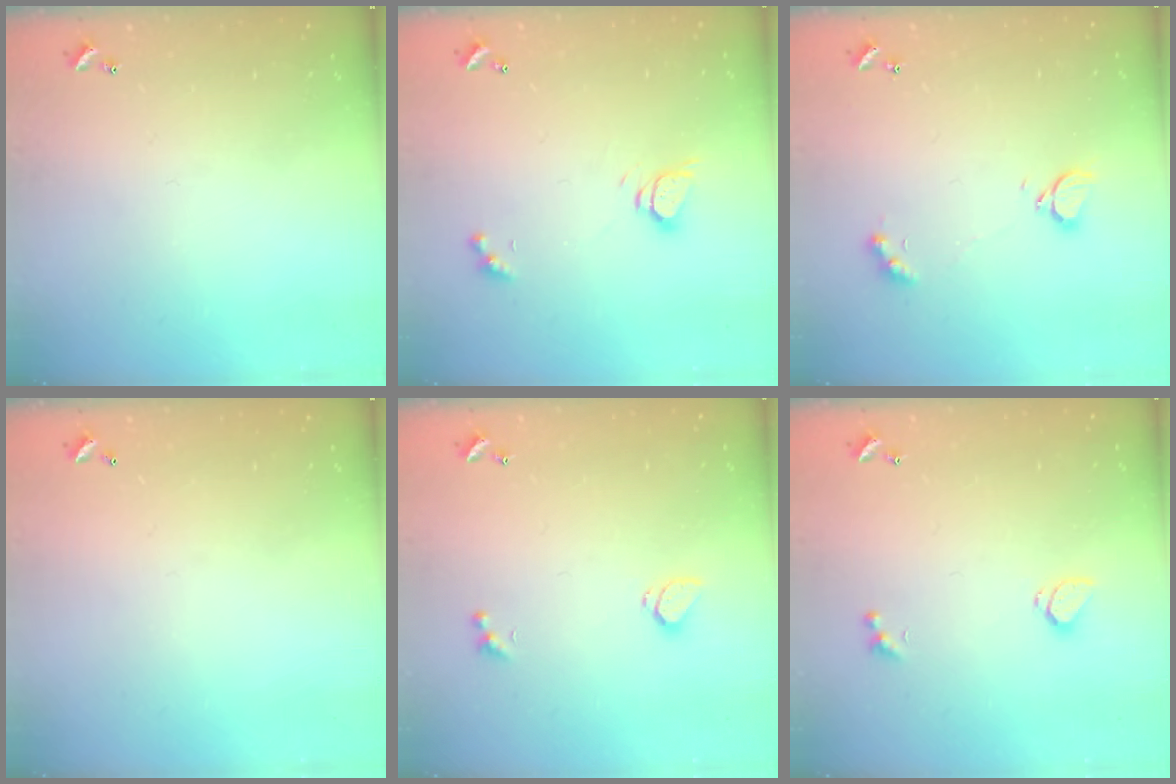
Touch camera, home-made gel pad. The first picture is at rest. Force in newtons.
{"total": 3.8, "press": 3.7, "slide": 0.5}
{"total": 2.5, "press": 2.4, "slide": 0.7}
{"total": 2.8, "press": 2.8, "slide": 0.1}
{"total": 1.4, "press": 1.2, "slide": 0.6}
{"total": 1.4, "press": 1.2, "slide": 0.6}